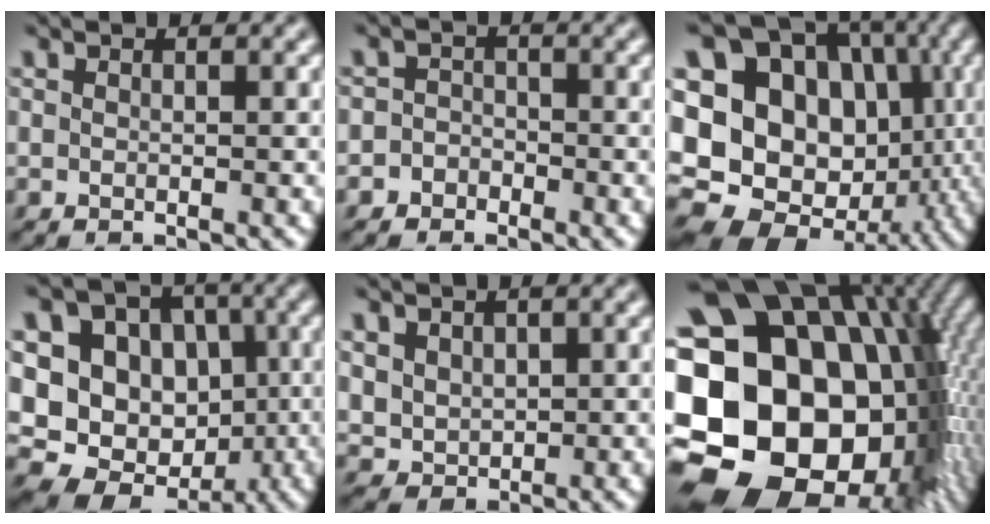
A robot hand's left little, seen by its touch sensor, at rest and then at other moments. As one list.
[{"total": 2.3, "force": [-1.3, 1.9, 0.0], "torque": [0.032, 0.011, -0.039]}, {"total": 18.2, "force": [-0.2, 15.0, 10.2], "torque": [-0.195, 0.004, -0.008]}, {"total": 15.3, "force": [0.3, 13.5, 7.3], "torque": [-0.158, 0.026, 0.002]}, {"total": 2.4, "force": [0.9, 2.0, 1.0], "torque": [-0.039, -0.008, 0.025]}, {"total": 23.3, "force": [-1.4, 17.8, 15.0], "torque": [-0.265, -0.028, -0.037]}]